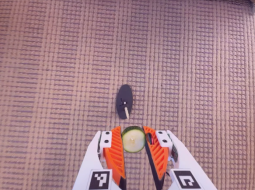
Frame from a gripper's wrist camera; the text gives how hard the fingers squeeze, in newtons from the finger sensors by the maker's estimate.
{"total": 8.4, "left": 8.5, "right": 8.3}